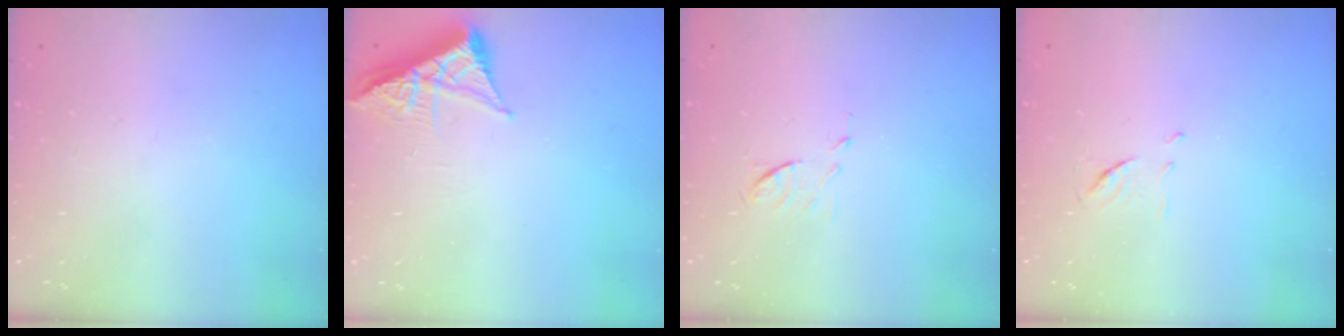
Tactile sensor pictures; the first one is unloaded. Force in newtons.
{"total": 6.0, "press": 5.9, "slide": 0.8}
{"total": 5.8, "press": 5.8, "slide": 0.8}
{"total": 6.4, "press": 6.4, "slide": 0.4}